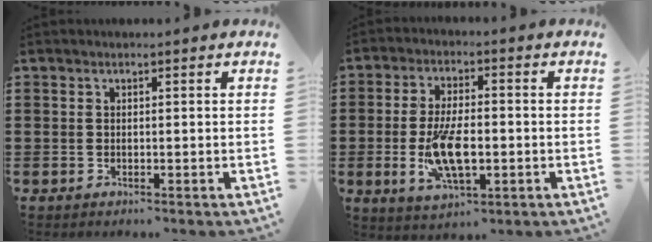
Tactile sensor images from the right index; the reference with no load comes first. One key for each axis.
{"total": 9.4, "fx": -2.1, "fy": 4.0, "fz": 8.2, "tx": -0.177, "ty": -0.007, "tz": -0.039}